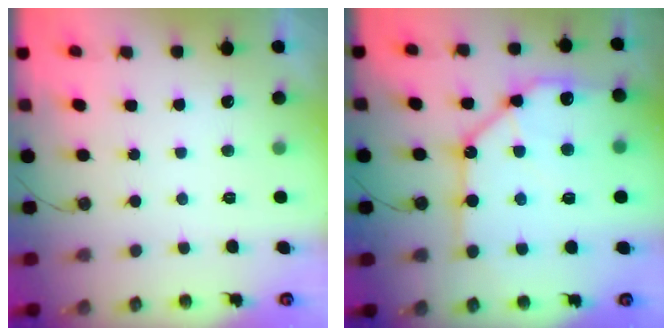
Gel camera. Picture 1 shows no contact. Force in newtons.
{"total": 18.5, "press": 18.4, "slide": 2.2}